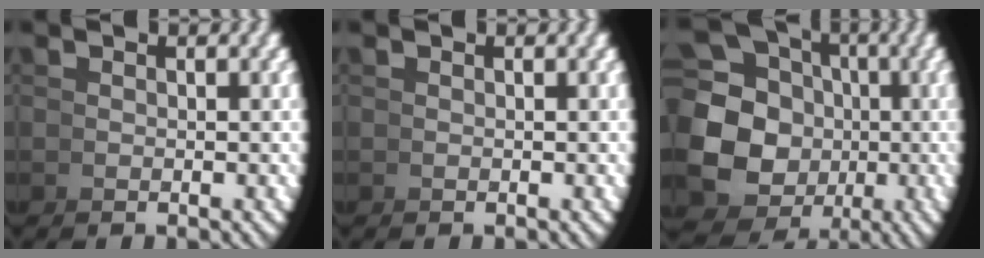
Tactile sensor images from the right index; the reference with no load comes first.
{"total": 0.0}
{"total": 14.6, "force": [0.2, 12.9, 6.7], "torque": [-0.141, -0.040, 0.000]}